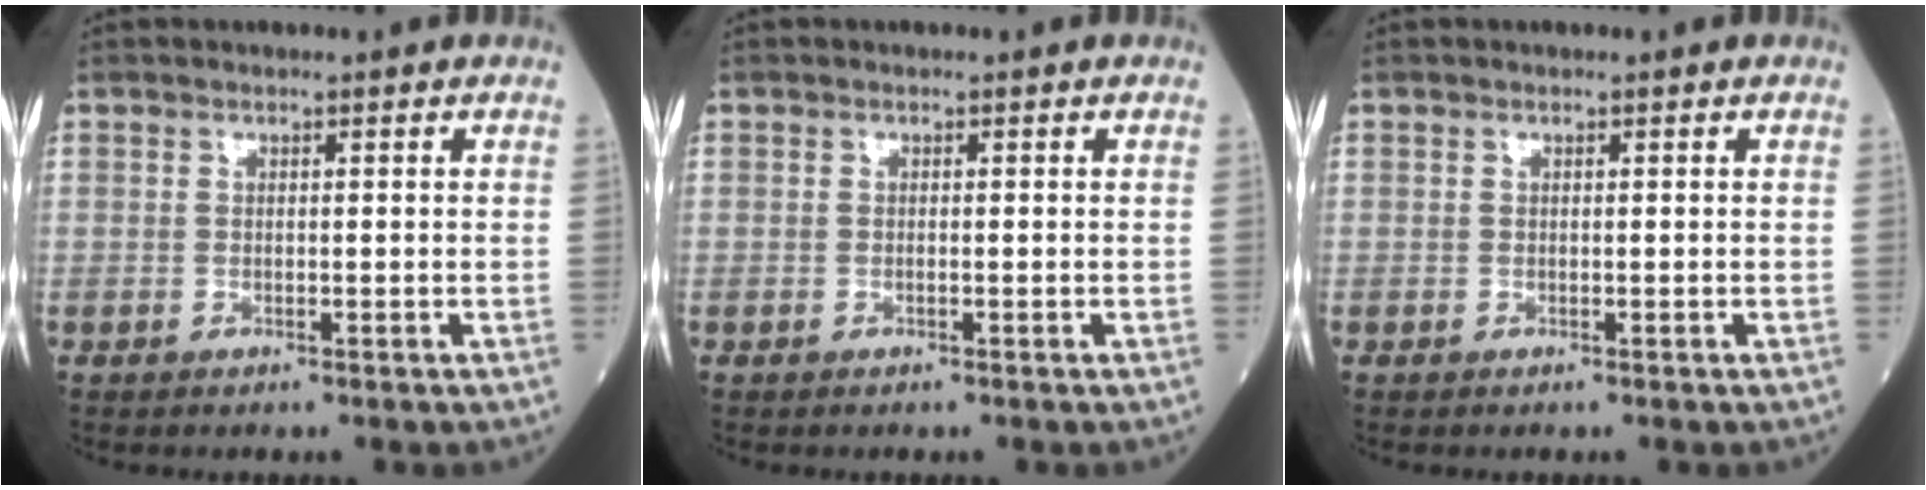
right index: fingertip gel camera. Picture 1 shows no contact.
{"total": 0.0}
{"total": 0.0}